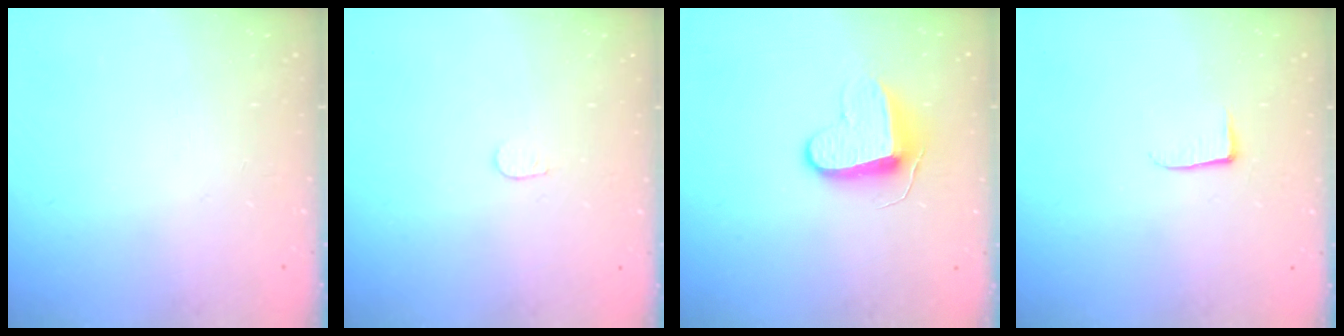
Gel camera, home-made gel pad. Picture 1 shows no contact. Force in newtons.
{"total": 3.3, "press": 3.3, "slide": 0.3}
{"total": 9.9, "press": 9.9, "slide": 0.3}
{"total": 3.8, "press": 3.8, "slide": 0.5}